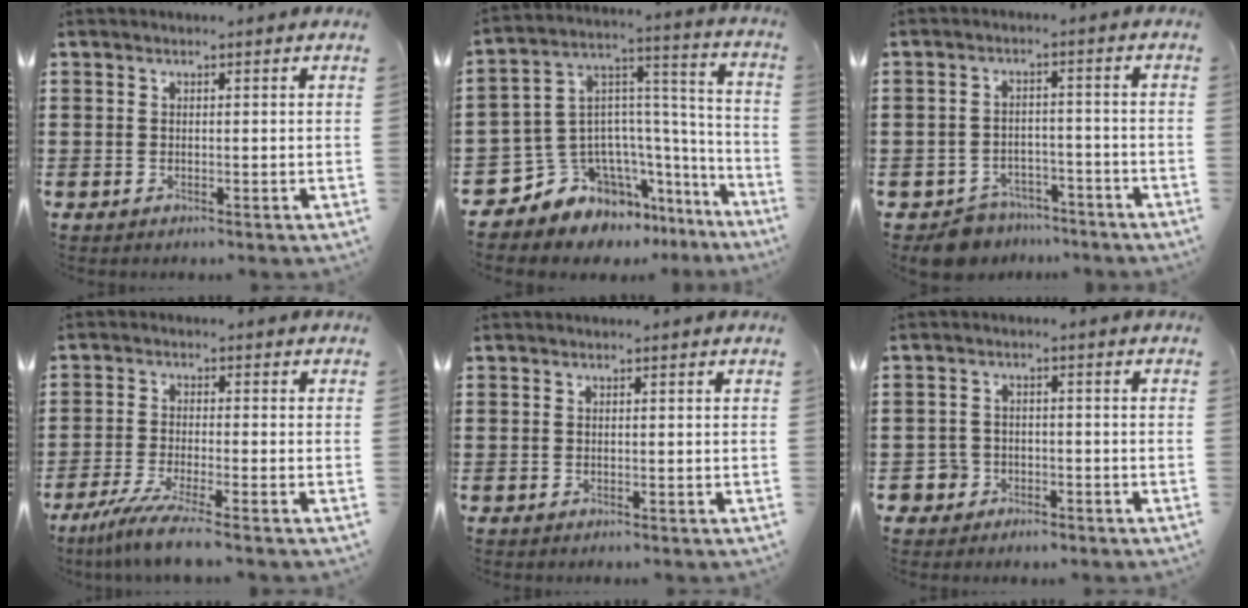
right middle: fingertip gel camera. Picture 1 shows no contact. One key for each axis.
{"total": 8.7, "fx": -6.3, "fy": 5.8, "fz": 1.0, "tx": -0.061, "ty": -0.016, "tz": -0.122}
{"total": 5.1, "fx": -4.8, "fy": 1.5, "fz": 0.3, "tx": -0.015, "ty": 0.013, "tz": -0.100}
{"total": 5.2, "fx": -4.0, "fy": -0.2, "fz": 3.4, "tx": -0.085, "ty": -0.025, "tz": -0.079}
{"total": 0.0}
{"total": 3.1, "fx": -2.2, "fy": 2.2, "fz": 0.2, "tx": -0.020, "ty": 0.000, "tz": -0.051}